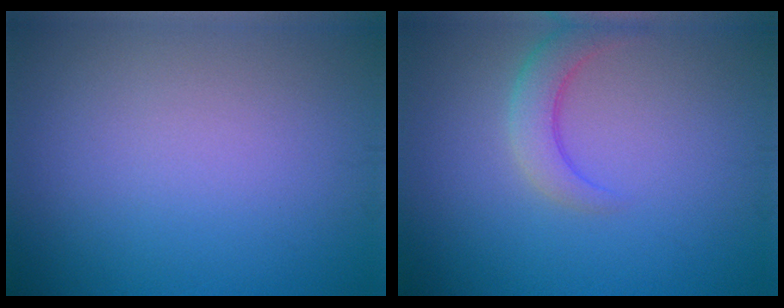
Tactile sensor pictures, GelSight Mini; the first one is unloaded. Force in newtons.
{"total": 2.7, "press": 2.7, "slide": 0.3}